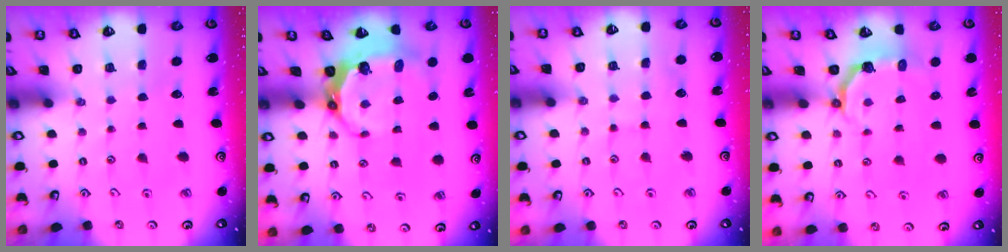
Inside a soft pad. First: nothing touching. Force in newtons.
{"total": 8.8, "press": 7.8, "slide": 3.9}
{"total": 5.3, "press": 5.3, "slide": 0.7}
{"total": 4.5, "press": 2.7, "slide": 3.6}